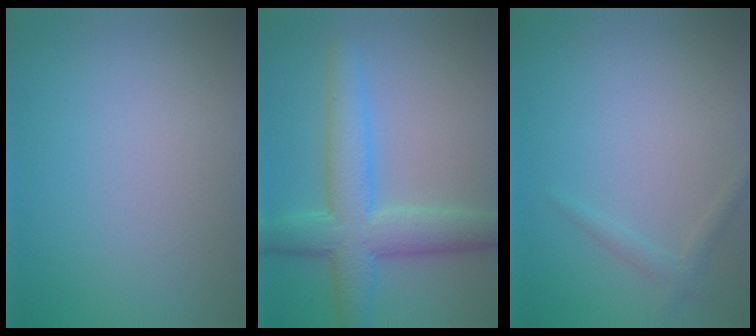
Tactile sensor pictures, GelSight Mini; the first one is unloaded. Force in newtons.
{"total": 6.4, "press": 6.4, "slide": 0.1}
{"total": 1.1, "press": 1.1, "slide": 0.1}